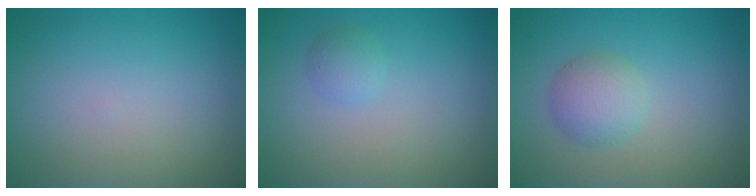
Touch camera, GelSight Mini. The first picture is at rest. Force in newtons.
{"total": 1.3, "press": 1.3, "slide": 0.1}
{"total": 2.9, "press": 2.9, "slide": 0.0}